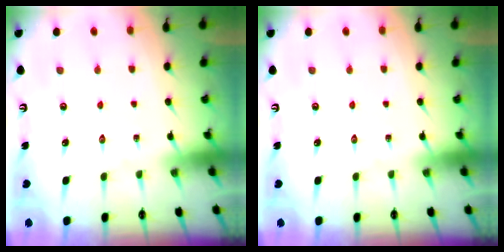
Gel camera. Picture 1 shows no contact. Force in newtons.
{"total": 0.0}